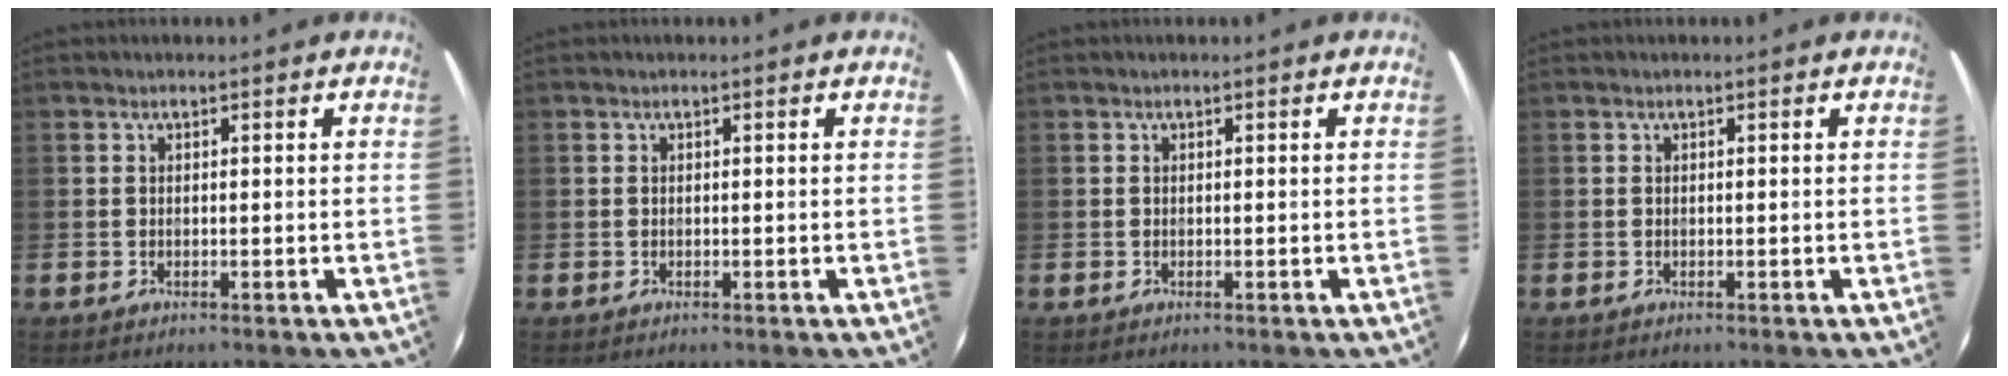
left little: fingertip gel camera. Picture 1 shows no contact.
{"total": 0.0}
{"total": 0.0}
{"total": 0.0}